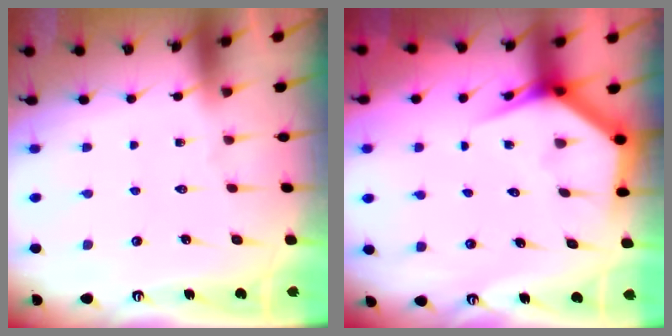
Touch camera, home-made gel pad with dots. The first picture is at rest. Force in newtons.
{"total": 4.2, "press": 4.2, "slide": 0.4}